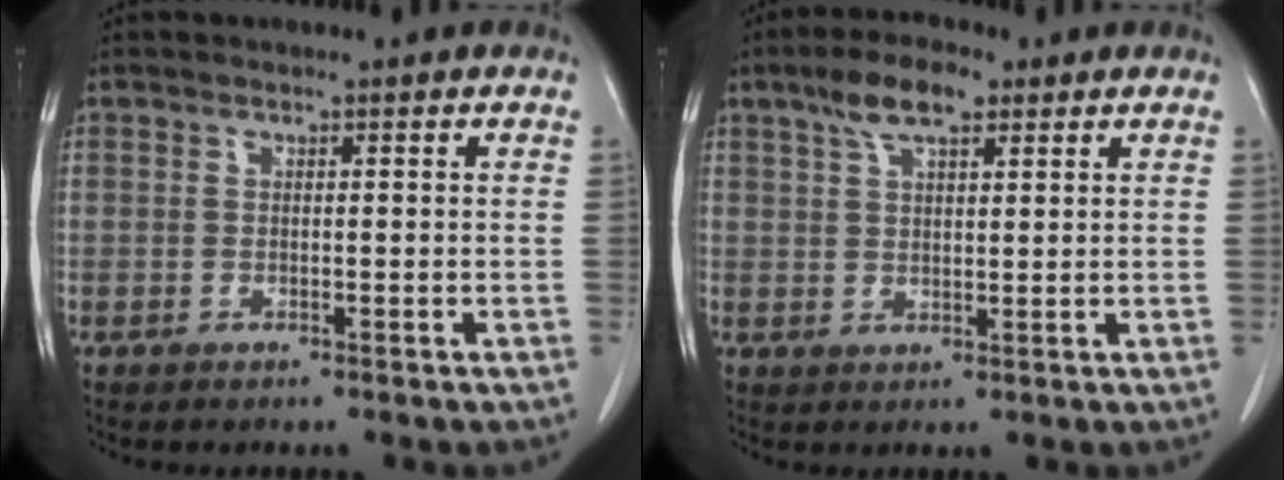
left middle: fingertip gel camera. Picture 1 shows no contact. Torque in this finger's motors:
{"motor_torque": [0.31, -0.19, -0.06, 0.01]}